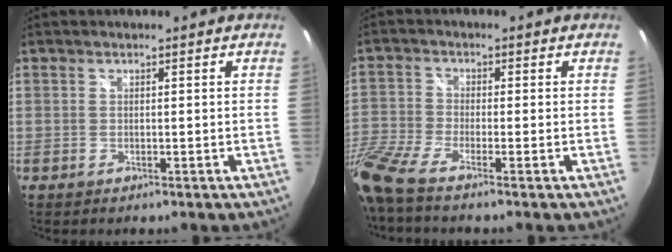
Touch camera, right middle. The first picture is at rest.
{"total": 9.1, "force": [-7.3, 0.2, 5.4], "torque": [-0.133, -0.033, -0.152]}